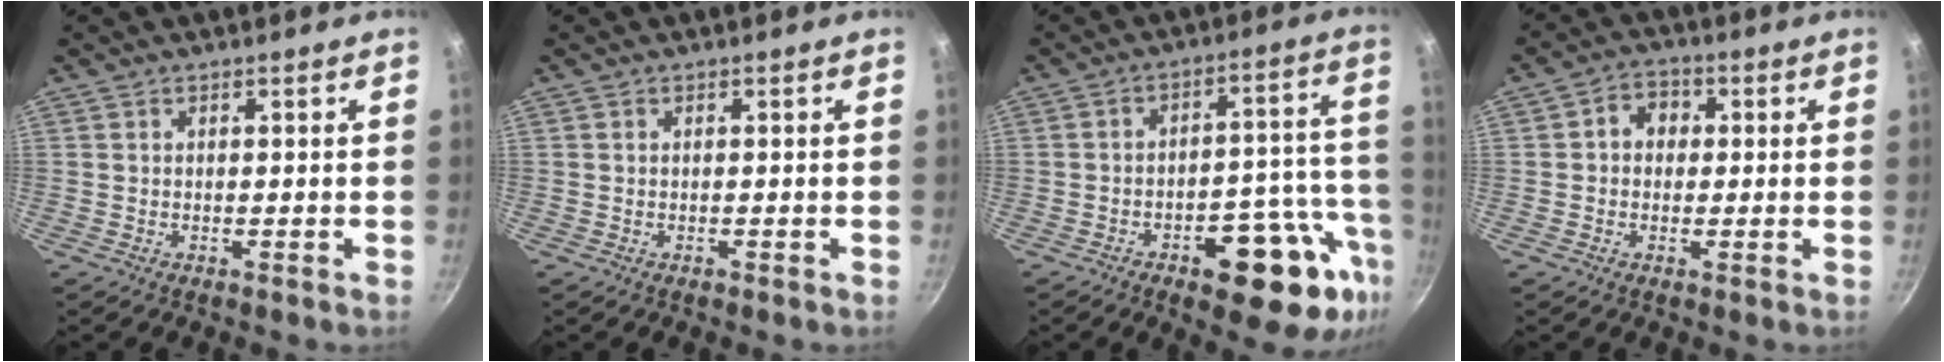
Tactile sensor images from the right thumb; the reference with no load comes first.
{"total": 0.0}
{"total": 17.6, "force": [-8.2, 7.5, 13.6], "torque": [-0.129, 0.048, -0.110]}
{"total": 5.2, "force": [0.6, 4.3, 2.8], "torque": [-0.018, 0.010, -0.002]}